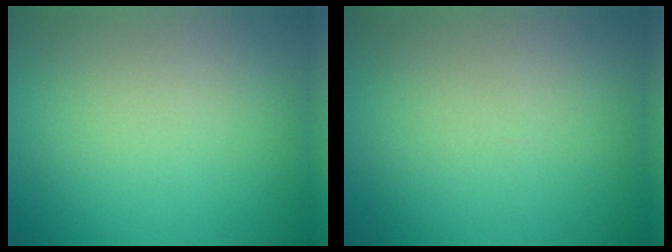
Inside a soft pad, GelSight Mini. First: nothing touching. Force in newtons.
{"total": 0.0}